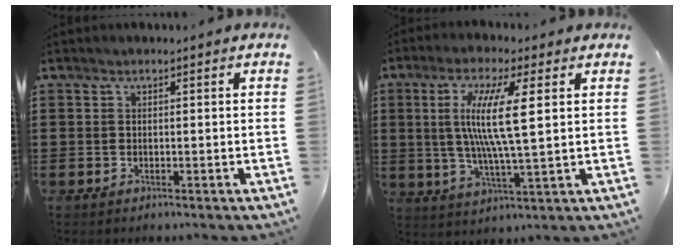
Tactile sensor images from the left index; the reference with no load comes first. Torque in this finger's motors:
{"motor_torque": [2.00, -0.13, 0.72, 0.21]}